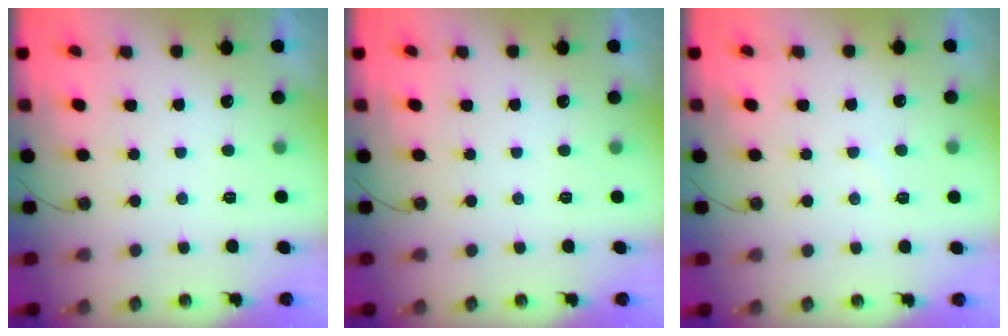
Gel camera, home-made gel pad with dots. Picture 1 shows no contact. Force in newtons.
{"total": 0.0}
{"total": 3.9, "press": 3.8, "slide": 0.5}